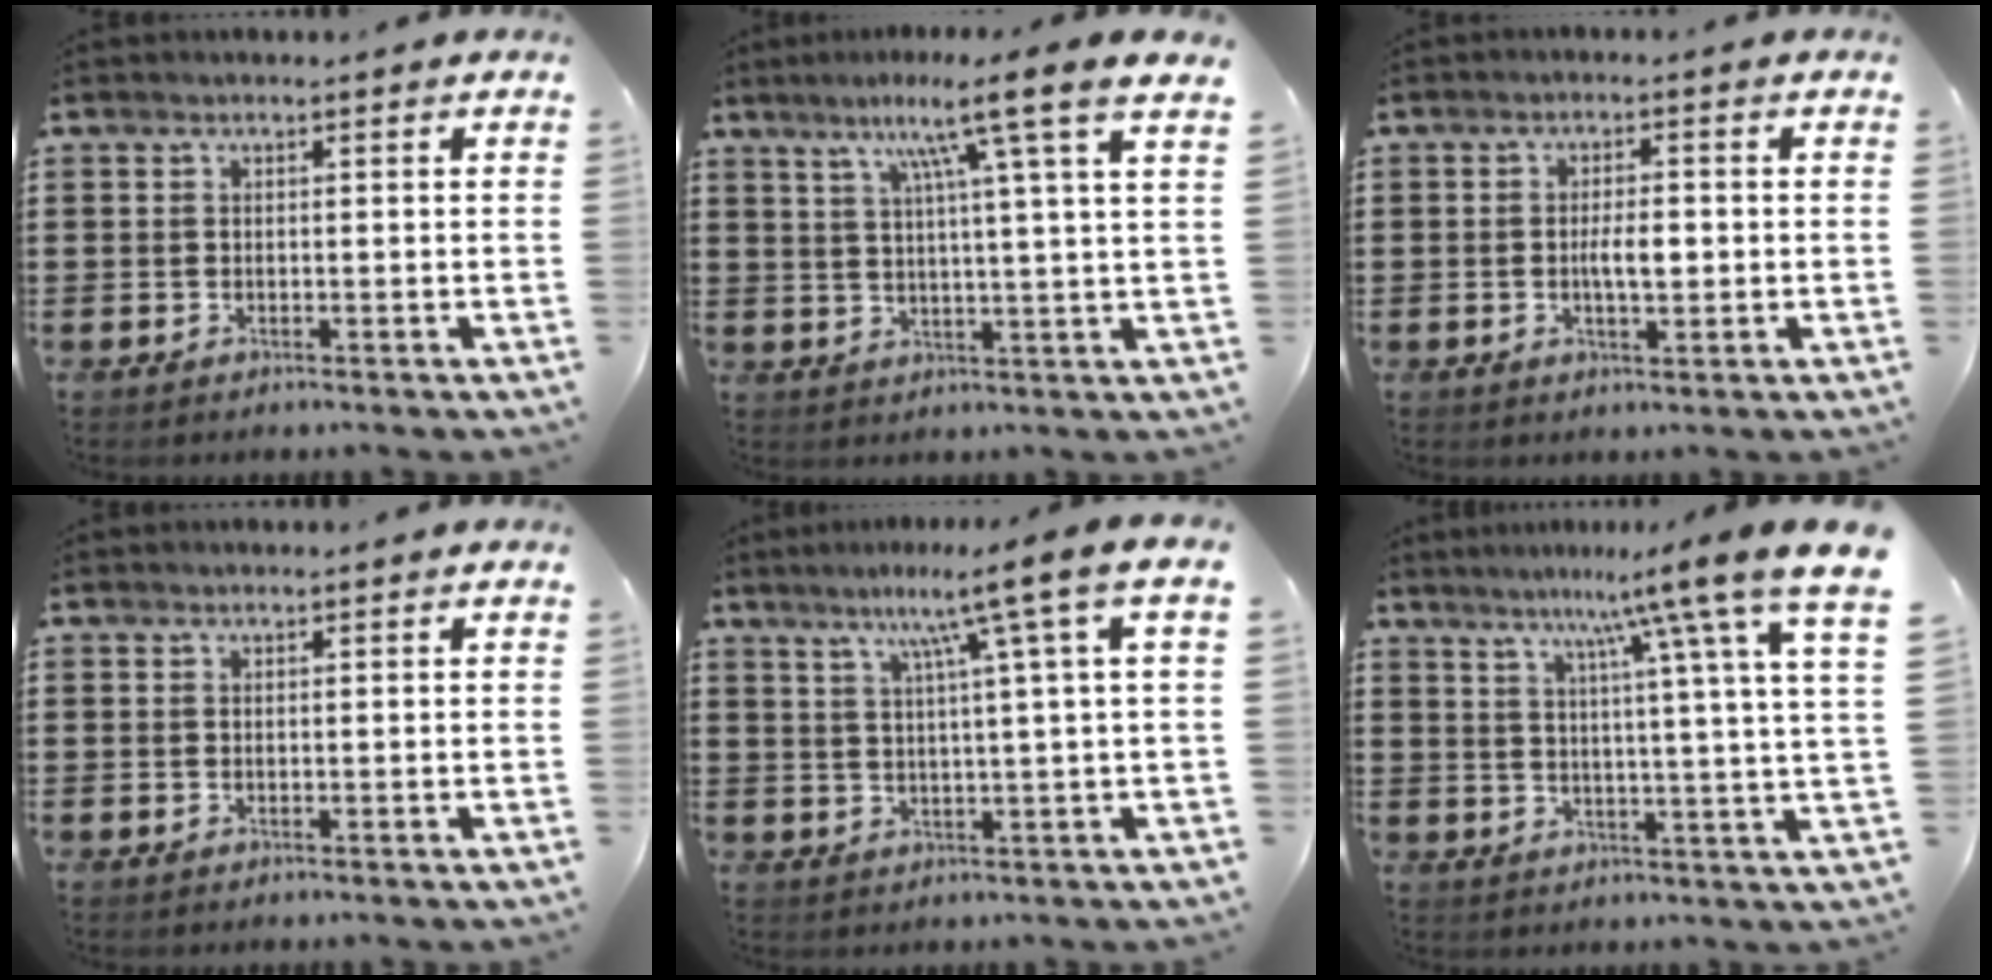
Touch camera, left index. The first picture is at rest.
{"total": 9.5, "force": [5.7, -1.7, 7.4], "torque": [-0.138, -0.022, 0.076]}
{"total": 3.7, "force": [-0.3, 1.4, 3.4], "torque": [-0.055, 0.000, -0.009]}
{"total": 0.0}
{"total": 8.2, "force": [3.9, -1.4, 7.1], "torque": [-0.132, -0.012, 0.051]}
{"total": 9.2, "force": [6.1, -1.2, 6.7], "torque": [-0.128, -0.039, 0.086]}